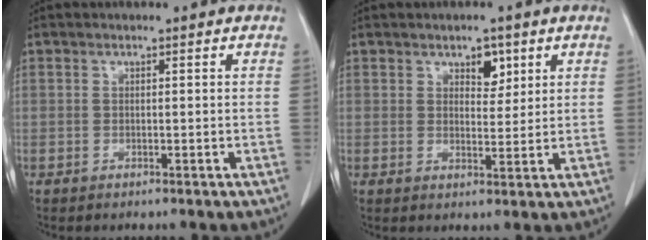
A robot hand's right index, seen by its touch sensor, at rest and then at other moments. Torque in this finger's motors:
{"motor_torque": [0.08, 0.12, 0.07, 0.00]}